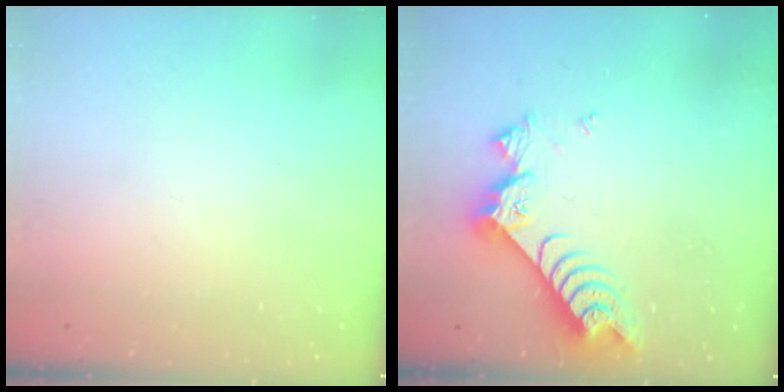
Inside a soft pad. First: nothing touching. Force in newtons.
{"total": 7.9, "press": 7.9, "slide": 0.7}